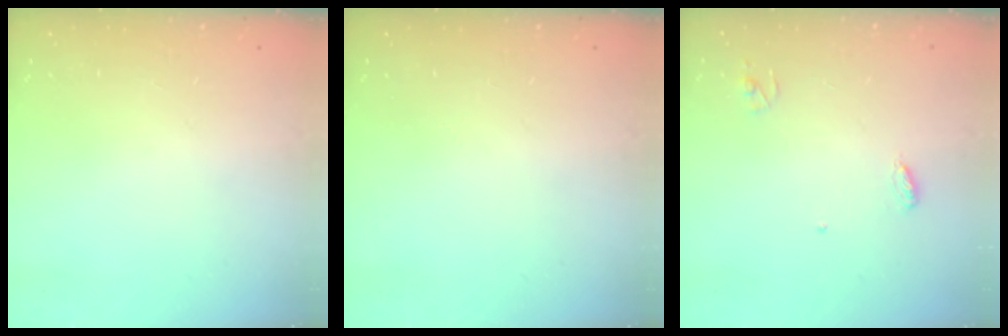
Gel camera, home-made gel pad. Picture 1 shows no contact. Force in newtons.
{"total": 0.0}
{"total": 3.6, "press": 3.6, "slide": 0.3}